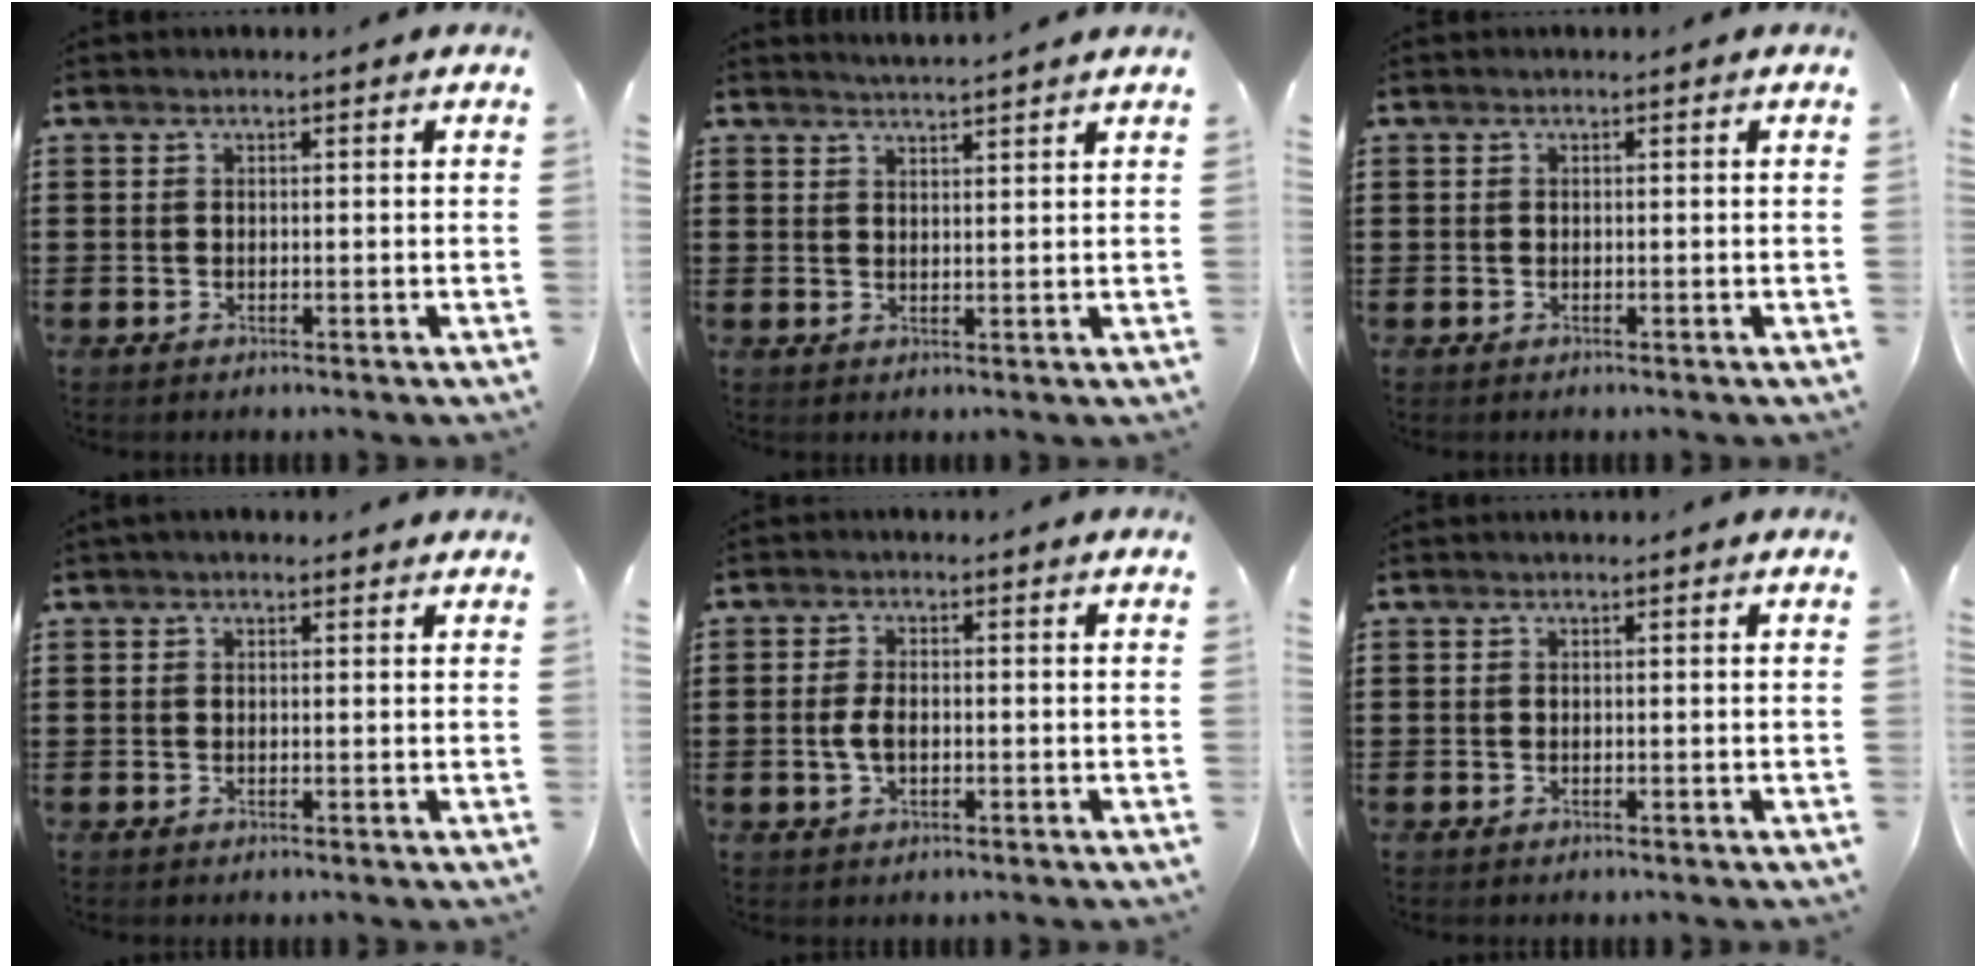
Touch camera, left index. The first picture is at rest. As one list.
[{"total": 2.2, "force": [2.2, -0.6, -0.2], "torque": [-0.003, -0.008, 0.041]}, {"total": 0.0}, {"total": 0.9, "force": [0.6, 0.5, 0.4], "torque": [-0.009, 0.005, 0.011]}, {"total": 3.5, "force": [-0.4, 1.8, 3.0], "torque": [-0.079, -0.003, -0.015]}, {"total": 0.0}]